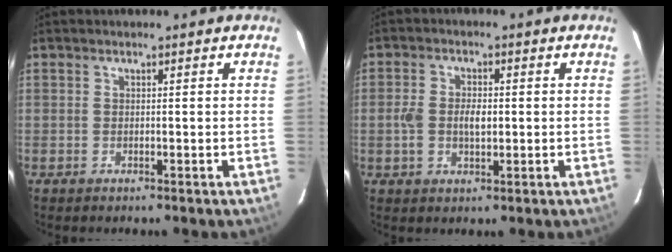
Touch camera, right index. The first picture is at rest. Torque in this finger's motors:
{"motor_torque": [0.16, 0.01, 0.18, 0.09]}